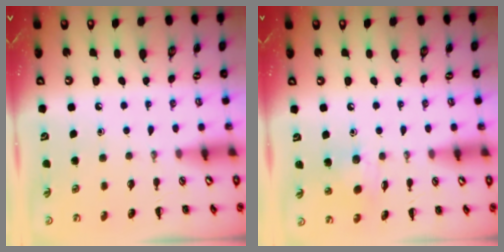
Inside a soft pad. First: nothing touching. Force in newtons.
{"total": 6.3, "press": 6.2, "slide": 0.7}